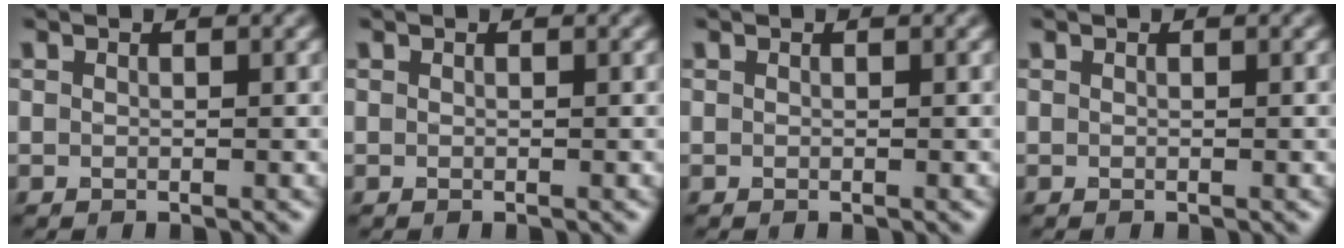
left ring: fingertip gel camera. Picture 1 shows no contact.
{"total": 0.0}
{"total": 0.0}
{"total": 0.0}